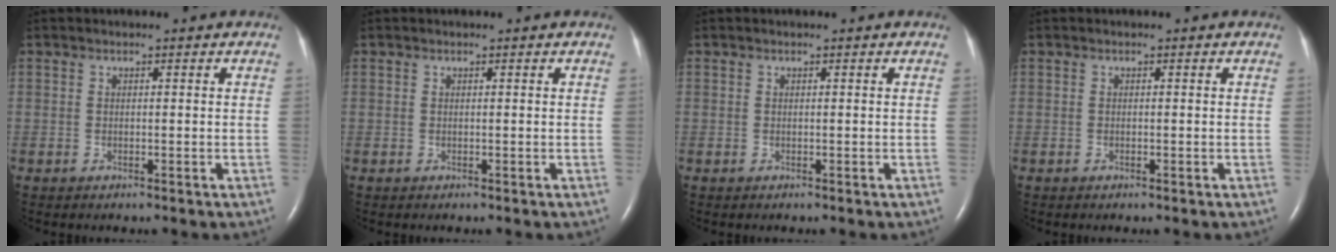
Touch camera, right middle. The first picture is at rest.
{"total": 0.0}
{"total": 0.0}
{"total": 0.0}